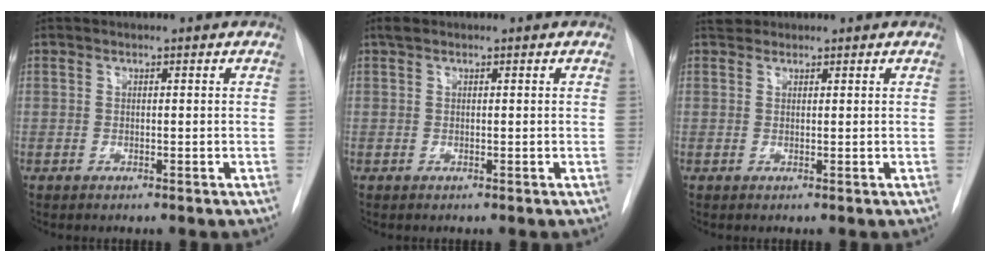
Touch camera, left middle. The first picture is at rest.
{"total": 0.9, "force": [0.7, 0.4, 0.4], "torque": [-0.011, 0.014, 0.012]}
{"total": 1.4, "force": [1.2, 0.7, -0.1], "torque": [-0.001, 0.010, 0.018]}